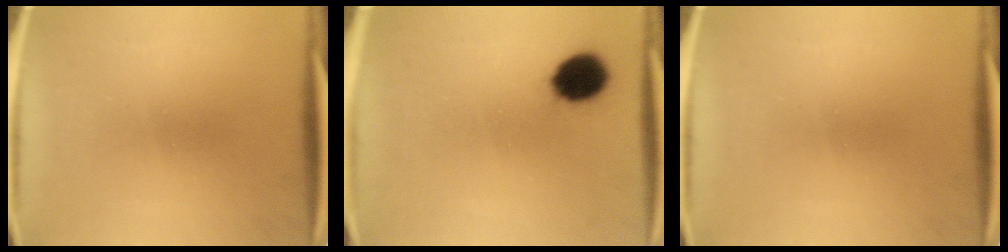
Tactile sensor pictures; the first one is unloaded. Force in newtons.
{"total": 9.1}
{"total": 0.0}